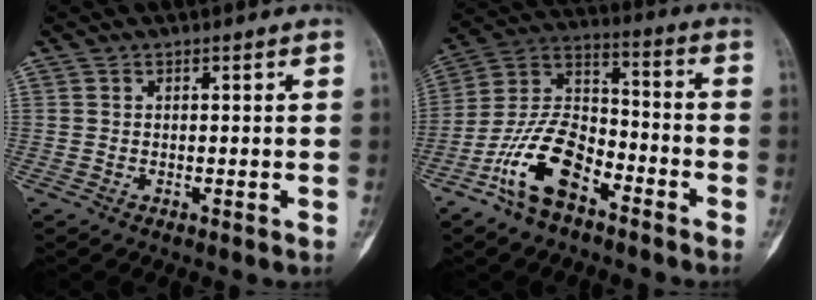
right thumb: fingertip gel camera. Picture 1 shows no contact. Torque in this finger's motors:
{"motor_torque": [0.25, 0.29, 1.24, -0.62, 0.09]}